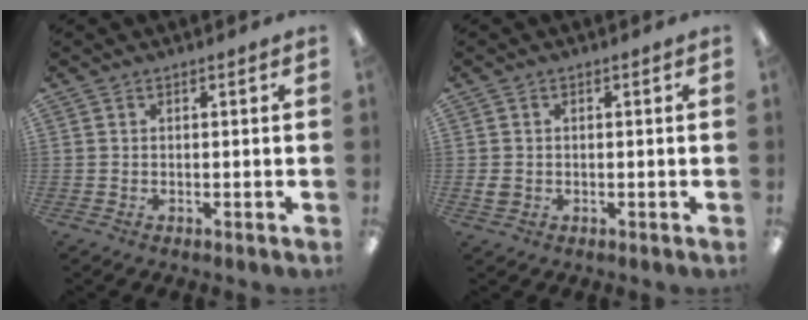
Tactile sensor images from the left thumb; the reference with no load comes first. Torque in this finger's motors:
{"motor_torque": [-0.19, 0.18, 0.37, -0.03, 0.02]}